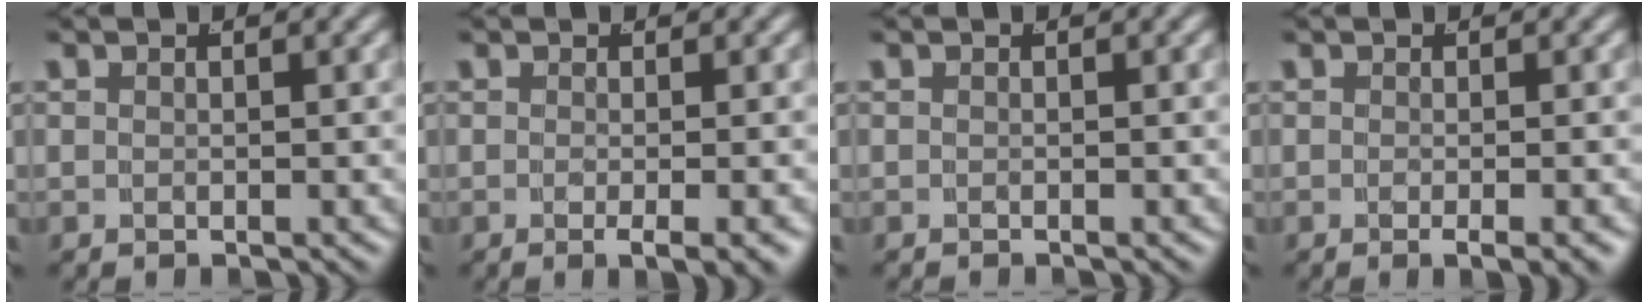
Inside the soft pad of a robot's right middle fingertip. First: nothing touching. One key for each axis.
{"total": 2.3, "fx": -1.2, "fy": -0.2, "fz": 2.0, "tx": -0.032, "ty": -0.008, "tz": -0.015}
{"total": 0.0}
{"total": 1.8, "fx": -1.0, "fy": -0.3, "fz": 1.4, "tx": -0.020, "ty": -0.001, "tz": -0.015}